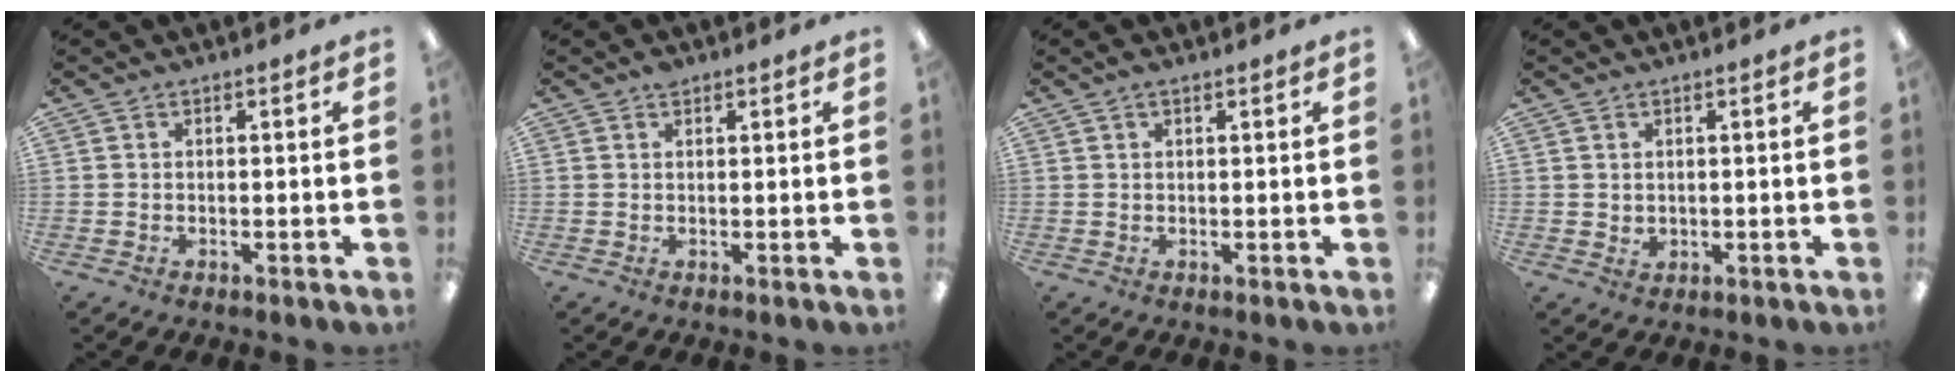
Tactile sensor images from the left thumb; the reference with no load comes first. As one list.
[{"total": 1.4, "force": [1.0, 0.5, 0.9], "torque": [-0.011, -0.001, 0.016]}, {"total": 1.7, "force": [1.1, 0.6, 1.2], "torque": [-0.025, 0.002, 0.019]}, {"total": 1.6, "force": [1.0, 1.0, 0.7], "torque": [-0.015, 0.000, 0.019]}]